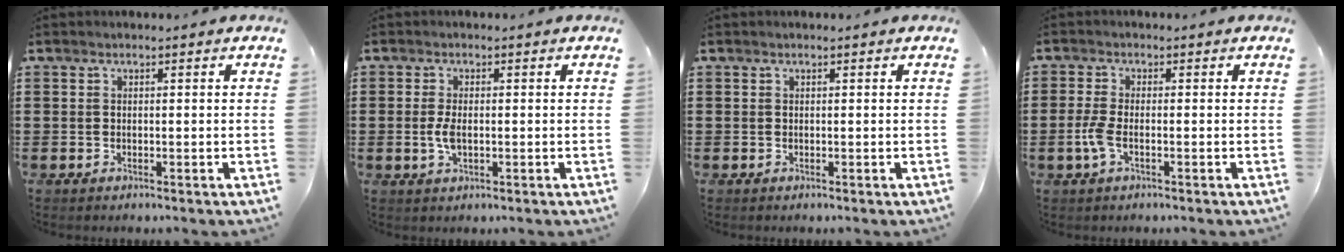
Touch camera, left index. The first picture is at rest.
{"total": 3.2, "force": [-0.1, 1.5, 2.8], "torque": [-0.070, -0.003, -0.007]}
{"total": 0.0}
{"total": 3.3, "force": [-1.0, 1.1, 2.9], "torque": [-0.079, -0.008, -0.024]}